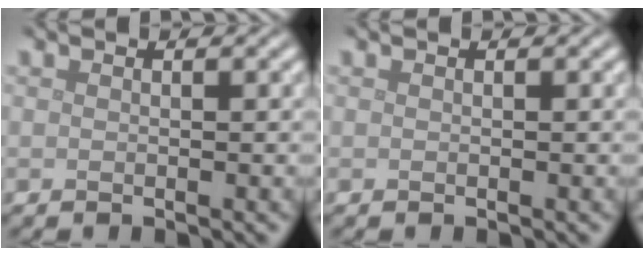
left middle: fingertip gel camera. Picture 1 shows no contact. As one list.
[{"total": 0.0}]